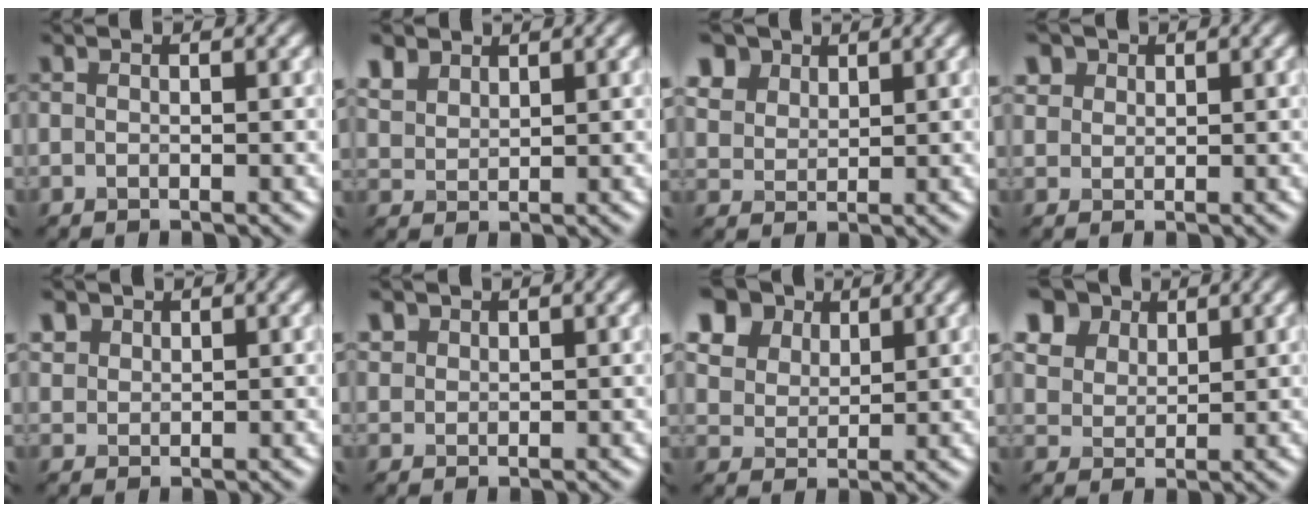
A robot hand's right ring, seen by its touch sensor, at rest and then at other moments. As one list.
[{"total": 1.8, "force": [1.7, 0.4, -0.5], "torque": [-0.029, 0.006, 0.068]}, {"total": 4.5, "force": [3.6, 2.5, 1.0], "torque": [-0.081, 0.006, 0.095]}, {"total": 1.2, "force": [1.0, 0.3, -0.7], "torque": [-0.012, -0.001, 0.043]}, {"total": 1.2, "force": [0.6, -0.1, -1.0], "torque": [-0.007, 0.004, 0.042]}, {"total": 1.2, "force": [0.4, -0.3, -1.1], "torque": [-0.002, 0.002, 0.034]}, {"total": 8.8, "force": [6.3, 5.5, 2.9], "torque": [-0.125, 0.025, 0.136]}, {"total": 7.7, "force": [5.7, 4.6, 2.4], "torque": [-0.117, 0.020, 0.130]}]